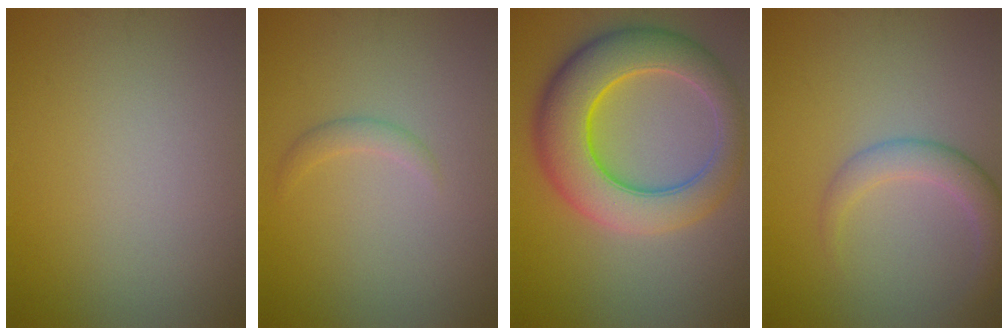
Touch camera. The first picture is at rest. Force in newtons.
{"total": 1.2, "press": 1.1, "slide": 0.2}
{"total": 9.4, "press": 9.4, "slide": 0.2}
{"total": 2.9, "press": 2.9, "slide": 0.2}